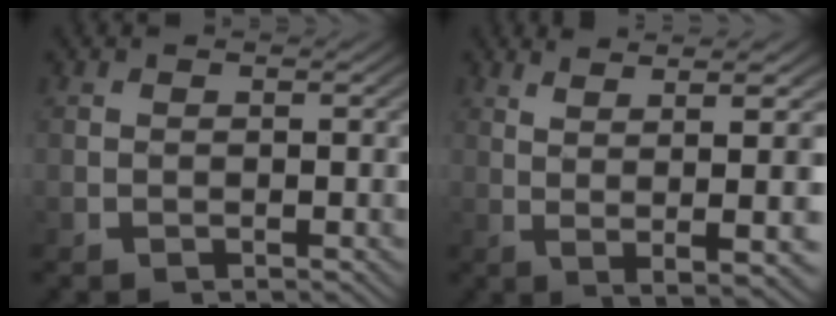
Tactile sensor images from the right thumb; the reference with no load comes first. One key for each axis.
{"total": 9.2, "fx": 1.2, "fy": 2.5, "fz": 8.8, "tx": -0.125, "ty": -0.002, "tz": 0.032}